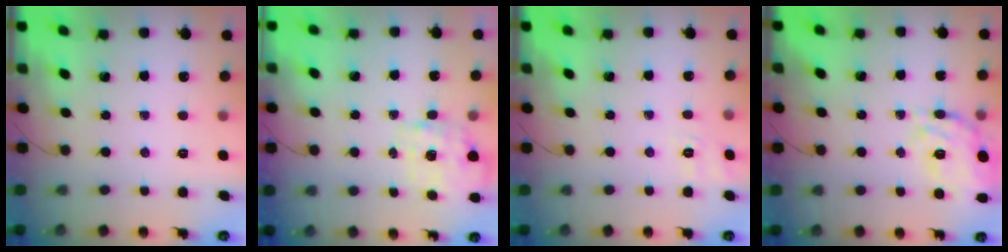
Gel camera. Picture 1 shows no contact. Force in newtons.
{"total": 1.5, "press": 1.5, "slide": 0.5}
{"total": 2.2, "press": 0.8, "slide": 2.0}
{"total": 14.8, "press": 14.5, "slide": 3.1}